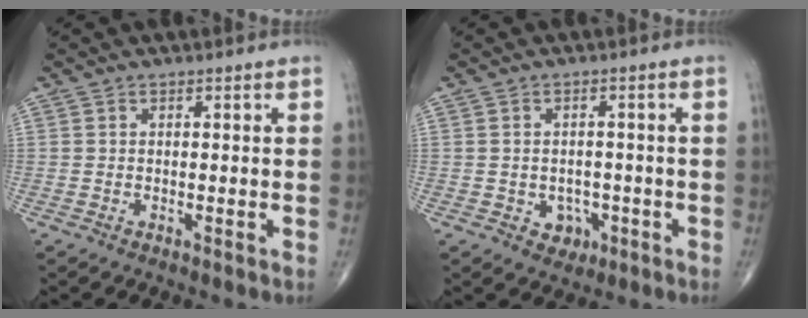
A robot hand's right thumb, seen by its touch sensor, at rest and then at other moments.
{"total": 3.6, "force": [-1.4, 3.0, 1.6], "torque": [0.001, 0.008, -0.013]}